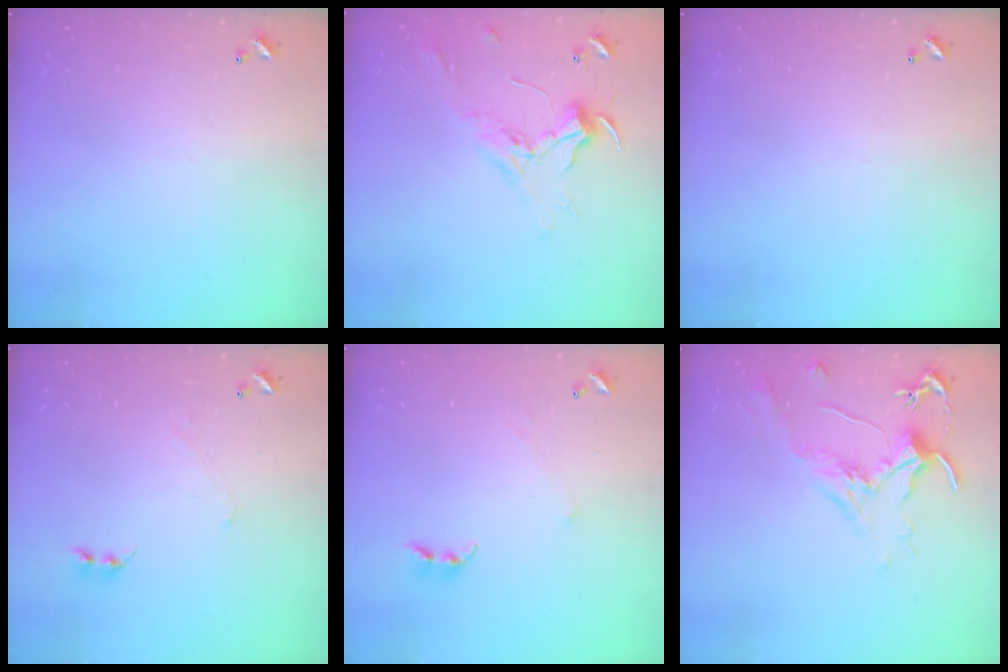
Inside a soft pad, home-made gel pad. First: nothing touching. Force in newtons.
{"total": 2.3, "press": 2.2, "slide": 0.7}
{"total": 0.0}
{"total": 0.6, "press": 0.3, "slide": 0.5}
{"total": 0.7, "press": 0.6, "slide": 0.5}
{"total": 1.8, "press": 1.7, "slide": 0.6}